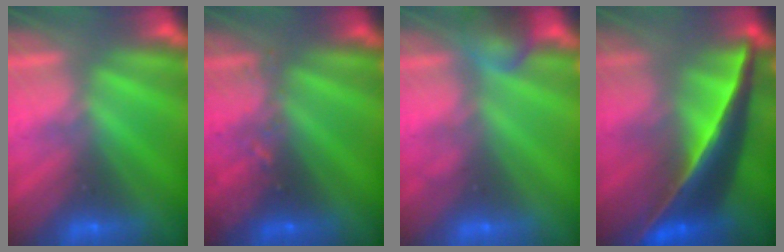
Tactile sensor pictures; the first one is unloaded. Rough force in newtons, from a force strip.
{"total": 2.9}
{"total": 2.5}
{"total": 7.1}